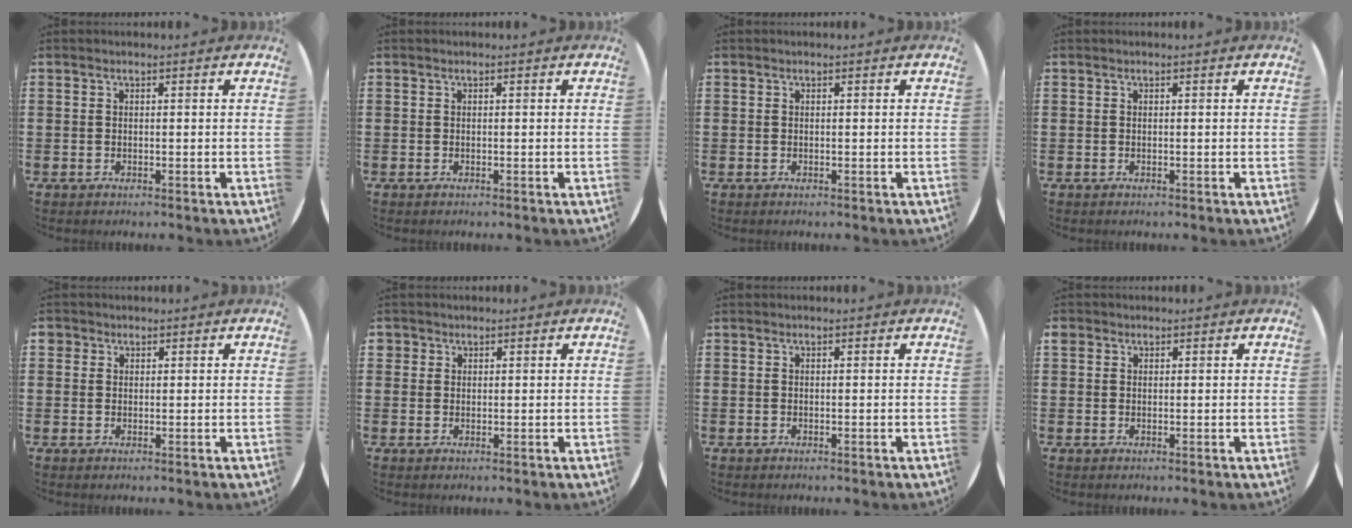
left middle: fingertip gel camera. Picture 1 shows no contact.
{"total": 0.0}
{"total": 0.0}
{"total": 0.0}
{"total": 1.2, "force": [0.8, 0.9, 0.0], "torque": [0.007, 0.001, 0.014]}
{"total": 1.2, "force": [0.9, 0.8, 0.0], "torque": [0.007, -0.001, 0.016]}
{"total": 0.0}
{"total": 1.0, "force": [0.7, 0.6, 0.0], "torque": [0.000, 0.004, 0.014]}